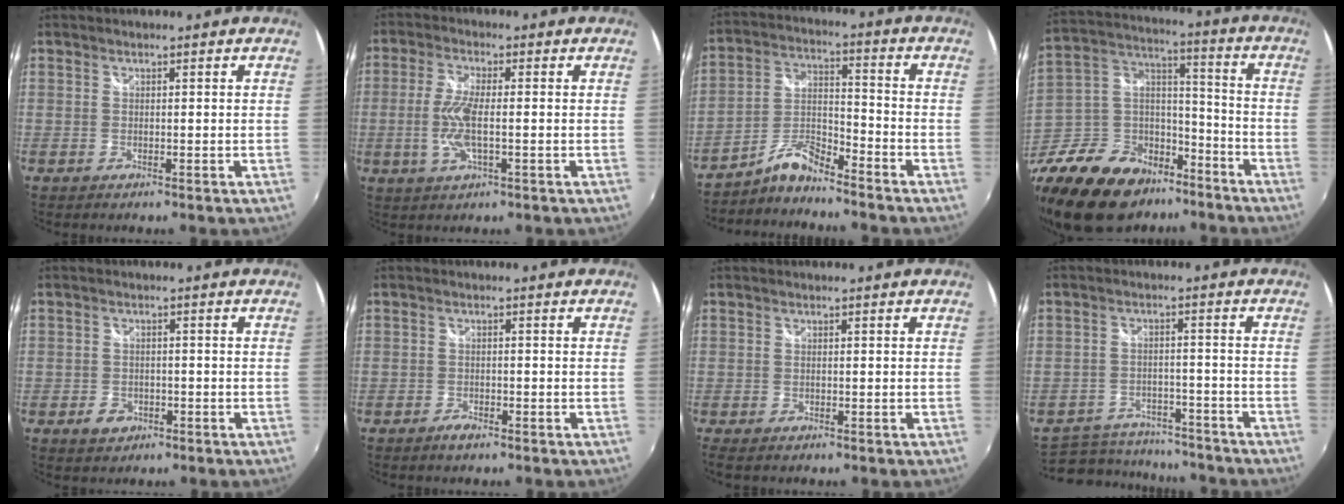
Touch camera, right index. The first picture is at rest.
{"total": 7.1, "force": [-1.2, 1.7, 6.8], "torque": [-0.142, -0.004, -0.023]}
{"total": 6.4, "force": [-5.9, 0.5, 2.3], "torque": [-0.057, 0.028, -0.122]}
{"total": 26.9, "force": [-18.4, 15.0, 12.7], "torque": [-0.291, 0.034, -0.293]}
{"total": 3.2, "force": [-1.6, 2.6, 1.0], "torque": [-0.025, 0.005, -0.022]}
{"total": 2.1, "force": [-1.7, 0.8, 0.9], "torque": [-0.023, -0.003, -0.034]}
{"total": 1.5, "force": [-0.7, 0.5, 1.2], "torque": [-0.028, -0.004, -0.011]}
{"total": 12.3, "force": [-10.0, 6.2, 3.3], "torque": [-0.091, 0.014, -0.131]}